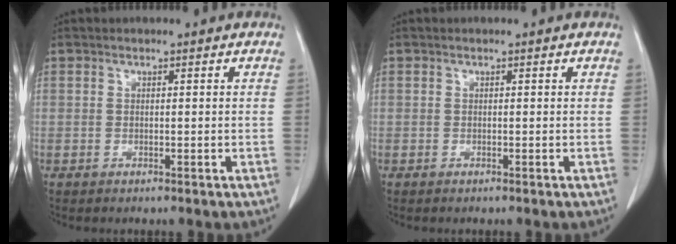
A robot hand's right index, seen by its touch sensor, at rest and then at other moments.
{"total": 0.0}